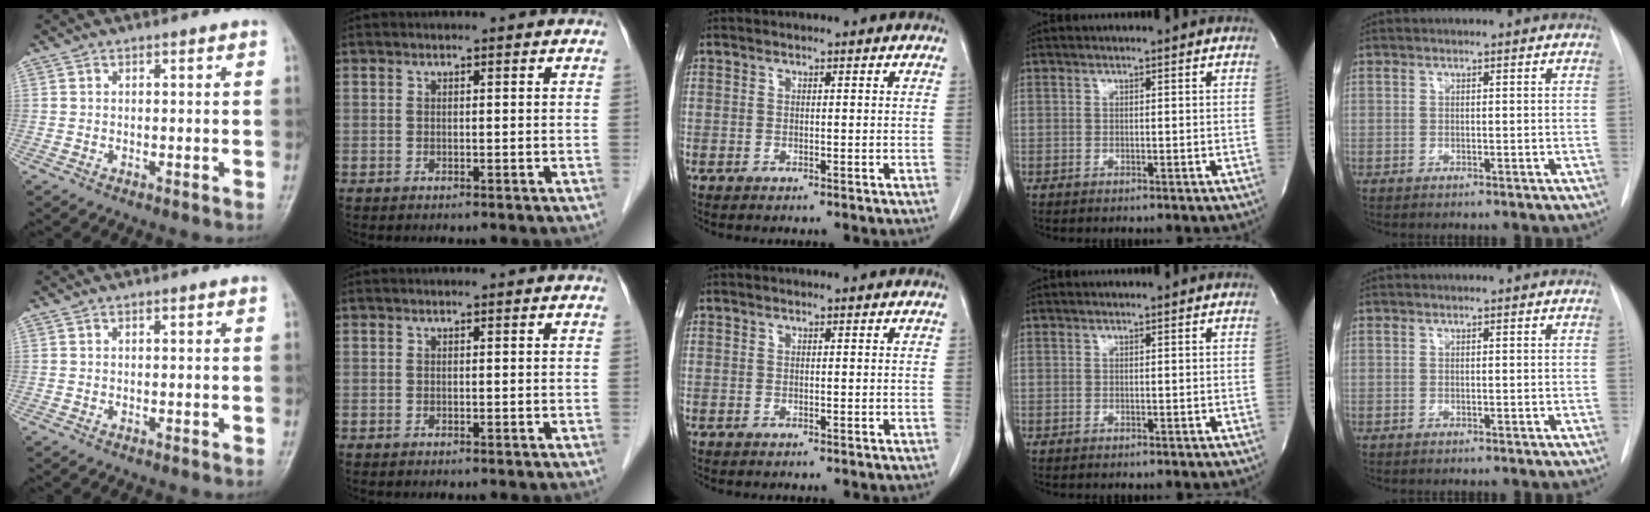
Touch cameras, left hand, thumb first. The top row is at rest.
{}